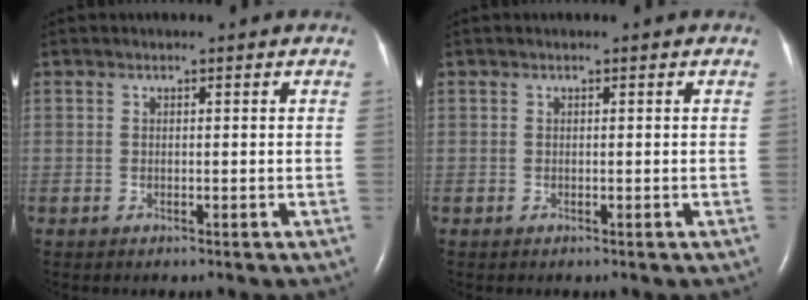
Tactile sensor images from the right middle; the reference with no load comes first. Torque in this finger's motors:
{"motor_torque": [0.00, 0.00, 0.00, -0.09]}